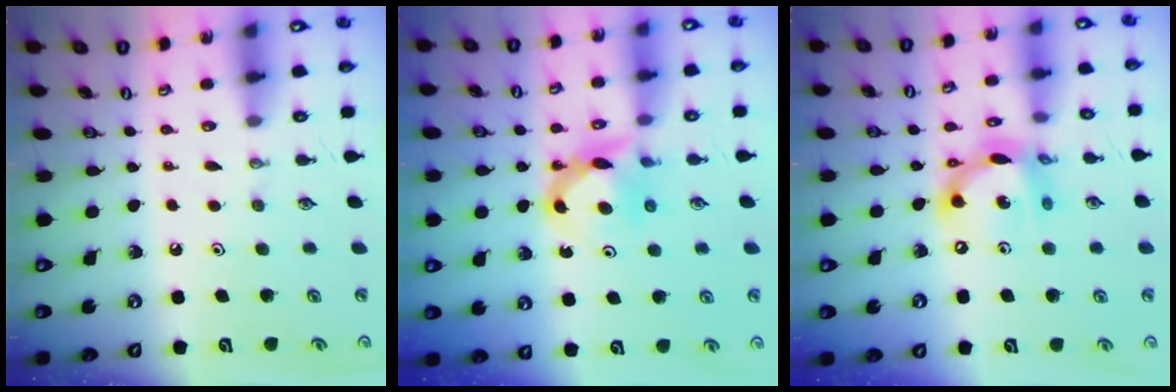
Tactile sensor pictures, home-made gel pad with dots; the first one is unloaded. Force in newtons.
{"total": 7.4, "press": 7.4, "slide": 0.5}
{"total": 14.2, "press": 14.1, "slide": 1.1}